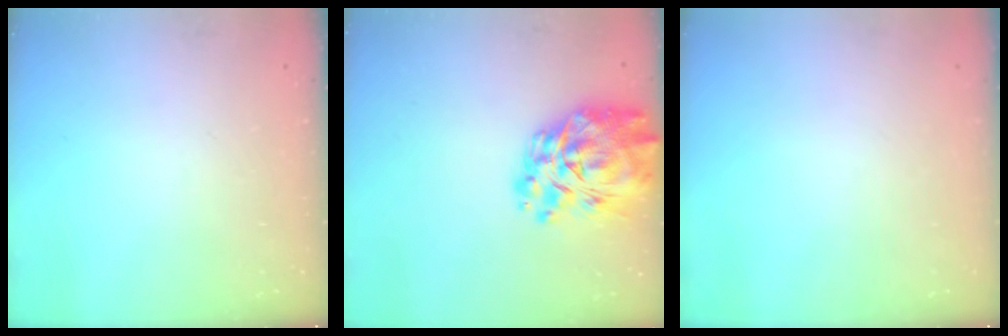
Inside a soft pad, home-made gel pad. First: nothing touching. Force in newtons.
{"total": 17.4, "press": 16.5, "slide": 5.7}
{"total": 0.0}